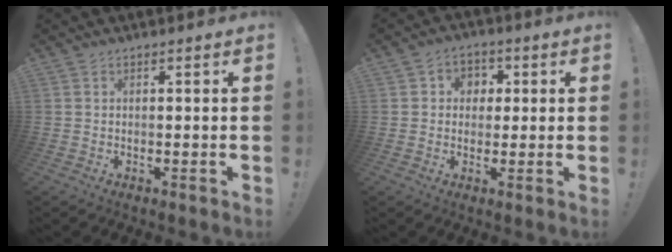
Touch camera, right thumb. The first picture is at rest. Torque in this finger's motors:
{"motor_torque": [0.00, 0.00, -0.14, 0.14, 0.00]}